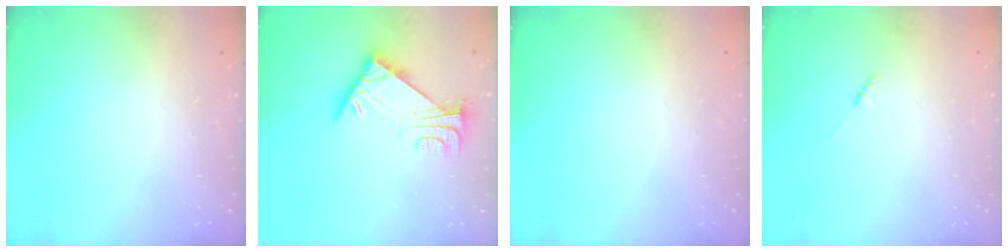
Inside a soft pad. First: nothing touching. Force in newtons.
{"total": 5.9, "press": 5.8, "slide": 1.2}
{"total": 0.0}
{"total": 2.3, "press": 2.3, "slide": 0.3}